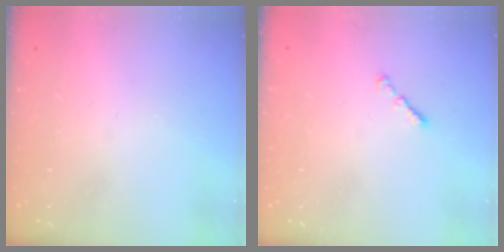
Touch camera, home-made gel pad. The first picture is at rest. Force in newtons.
{"total": 1.0, "press": 0.9, "slide": 0.5}